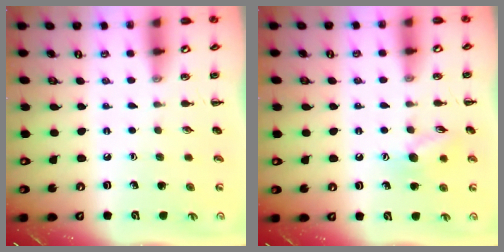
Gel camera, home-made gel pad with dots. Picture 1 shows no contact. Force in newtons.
{"total": 9.1, "press": 9.0, "slide": 1.1}